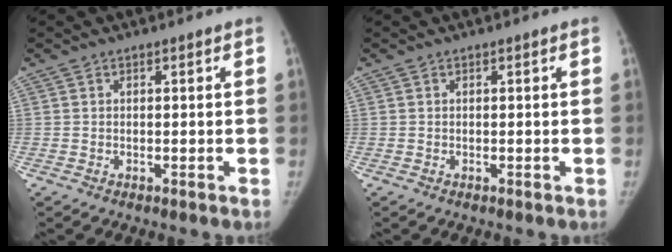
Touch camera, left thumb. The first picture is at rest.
{"total": 0.0}